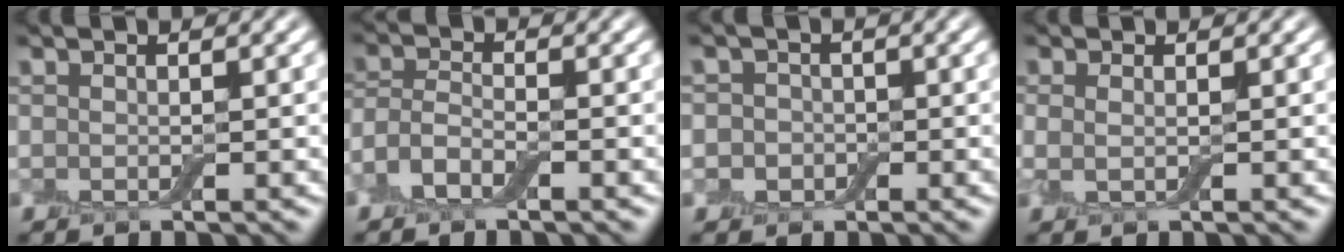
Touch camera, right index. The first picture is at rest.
{"total": 2.7, "force": [-1.7, 1.1, 1.8], "torque": [-0.040, 0.005, -0.044]}
{"total": 2.4, "force": [-0.2, 2.3, 0.9], "torque": [0.005, 0.005, -0.026]}
{"total": 1.1, "force": [0.2, 0.4, 1.0], "torque": [-0.024, -0.003, 0.002]}